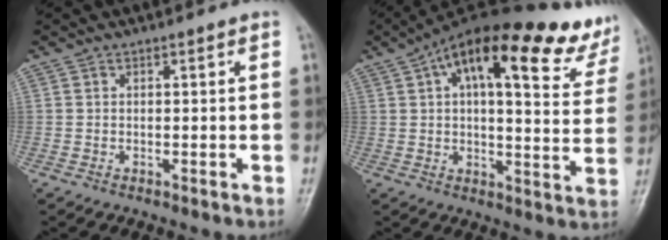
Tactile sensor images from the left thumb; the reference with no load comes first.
{"total": 26.0, "force": [15.5, 8.3, 19.1], "torque": [-0.250, -0.004, 0.205]}